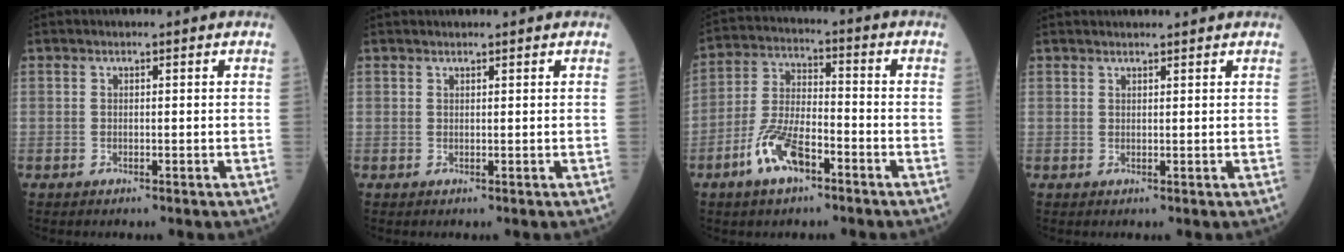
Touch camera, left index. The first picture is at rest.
{"total": 1.0, "force": [1.0, 0.4, 0.0], "torque": [-0.005, 0.018, 0.016]}
{"total": 9.0, "force": [-5.1, 3.2, 6.6], "torque": [-0.146, -0.001, -0.102]}
{"total": 3.6, "force": [3.5, 0.1, 0.8], "torque": [-0.009, 0.025, 0.047]}